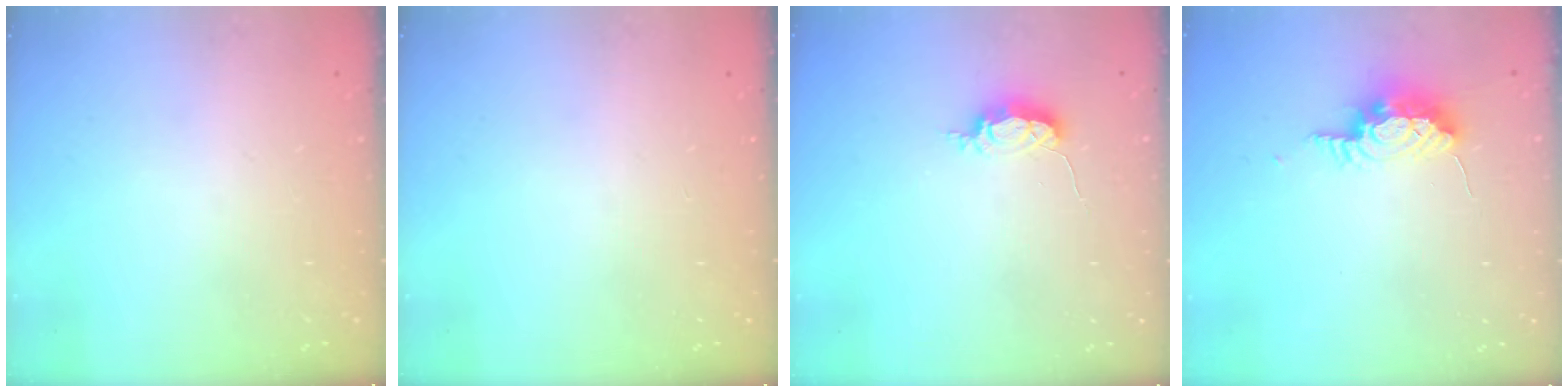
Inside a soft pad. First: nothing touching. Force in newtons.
{"total": 0.0}
{"total": 5.2, "press": 5.1, "slide": 0.4}
{"total": 8.6, "press": 8.3, "slide": 2.4}